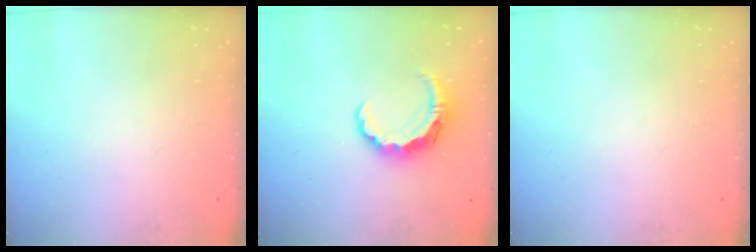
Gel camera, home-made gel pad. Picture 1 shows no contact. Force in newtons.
{"total": 7.9, "press": 7.8, "slide": 1.3}
{"total": 0.0}